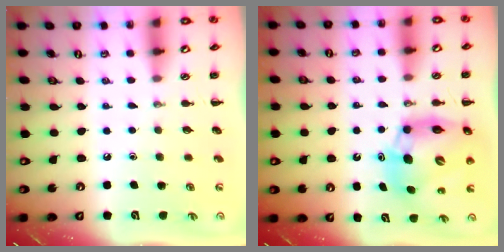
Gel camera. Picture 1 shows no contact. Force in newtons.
{"total": 12.9, "press": 12.4, "slide": 3.6}